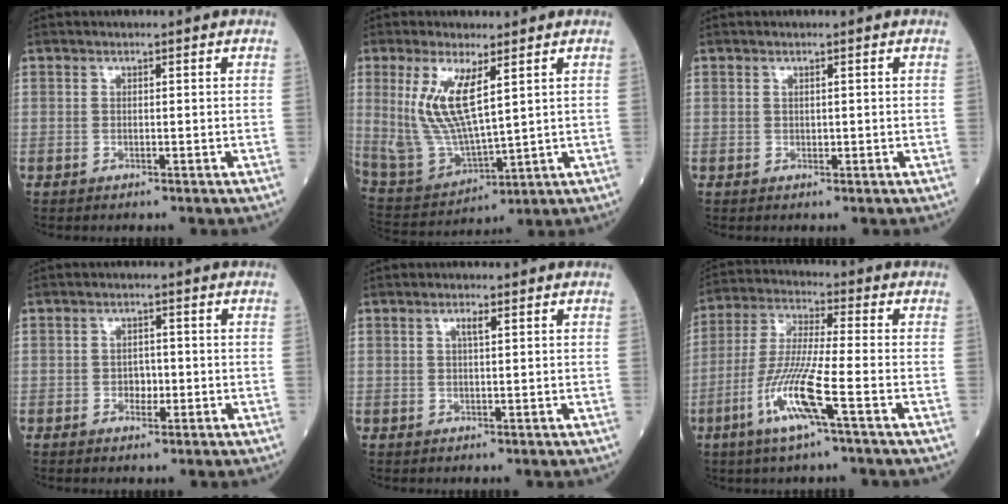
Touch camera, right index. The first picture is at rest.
{"total": 11.8, "force": [4.1, 2.8, 10.8], "torque": [-0.240, -0.012, 0.093]}
{"total": 0.5, "force": [0.1, -0.1, 0.5], "torque": [-0.011, 0.000, 0.004]}
{"total": 2.1, "force": [-0.7, 1.1, 1.7], "torque": [-0.023, 0.005, -0.009]}
{"total": 1.4, "force": [0.6, 0.1, 1.2], "torque": [-0.027, -0.001, 0.010]}
{"total": 11.2, "force": [-4.7, -0.5, 10.1], "torque": [-0.212, -0.012, -0.096]}